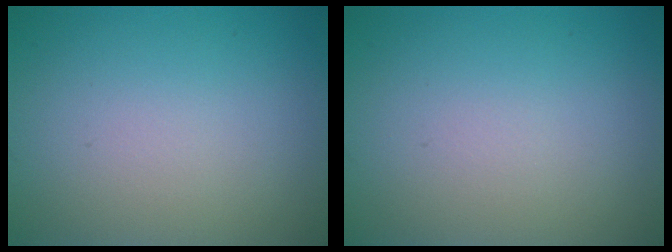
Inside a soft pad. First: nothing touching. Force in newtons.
{"total": 0.0}